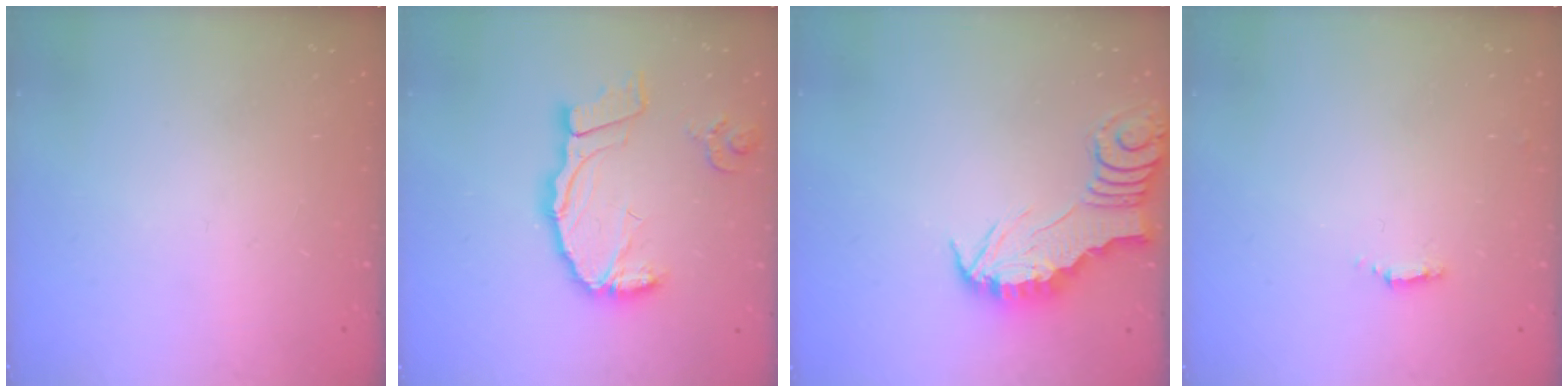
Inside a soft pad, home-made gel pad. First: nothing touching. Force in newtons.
{"total": 15.5, "press": 15.4, "slide": 2.0}
{"total": 2.5, "press": 2.5, "slide": 0.2}
{"total": 2.0, "press": 2.0, "slide": 0.4}